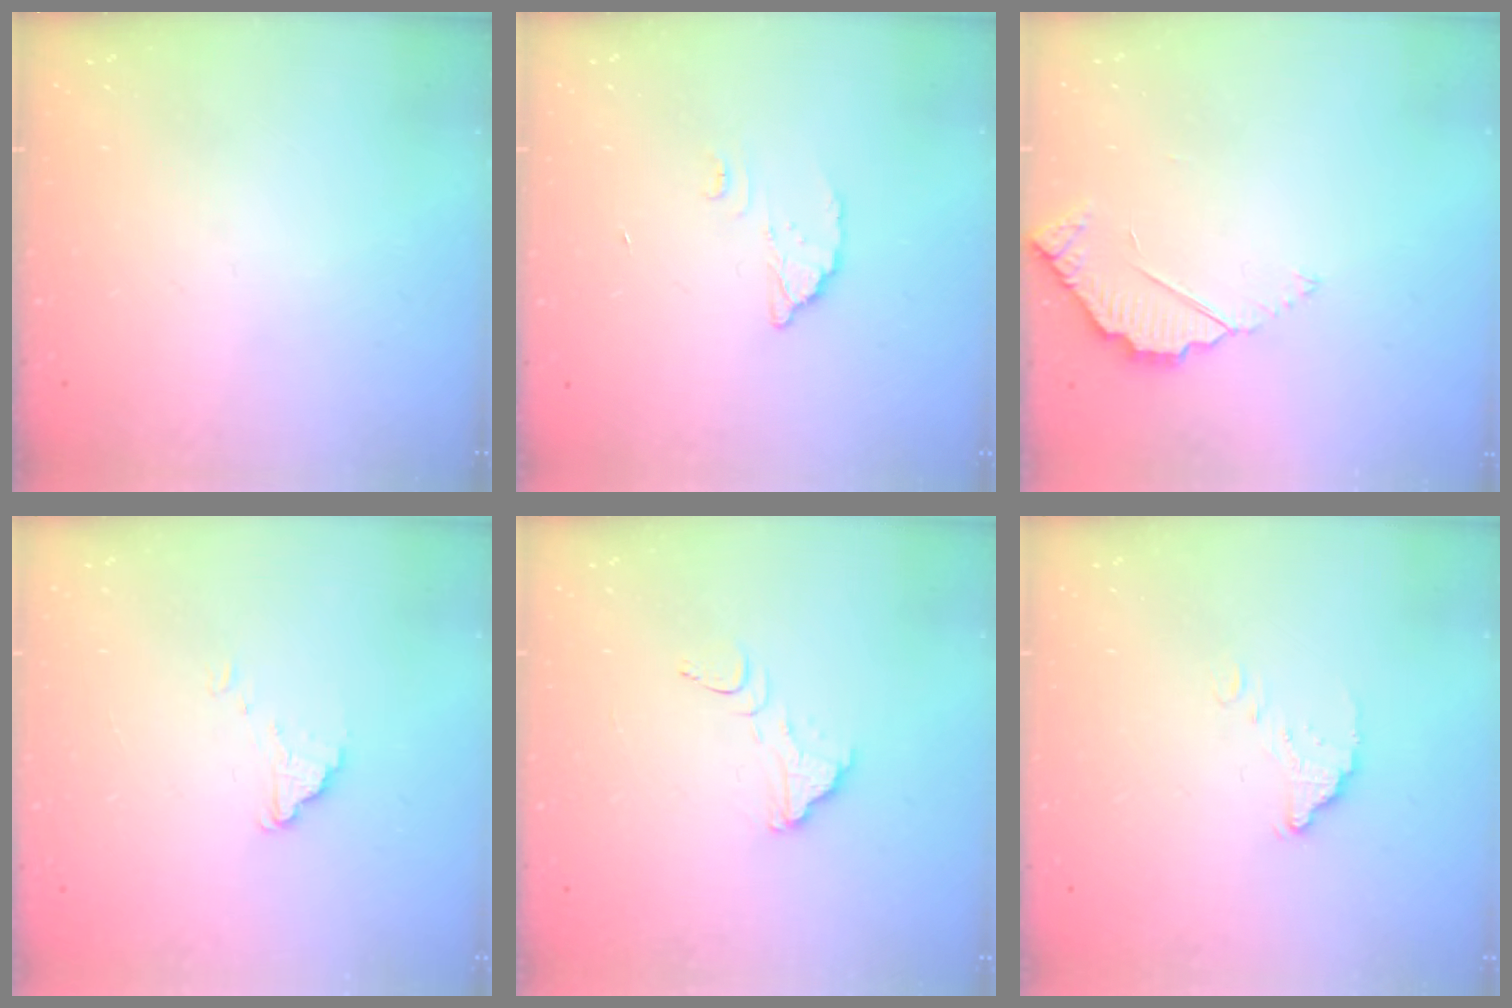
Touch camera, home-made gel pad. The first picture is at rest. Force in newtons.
{"total": 3.0, "press": 3.0, "slide": 0.2}
{"total": 3.0, "press": 3.0, "slide": 0.3}
{"total": 1.5, "press": 1.5, "slide": 0.1}
{"total": 2.6, "press": 2.6, "slide": 0.2}
{"total": 4.3, "press": 4.3, "slide": 0.1}